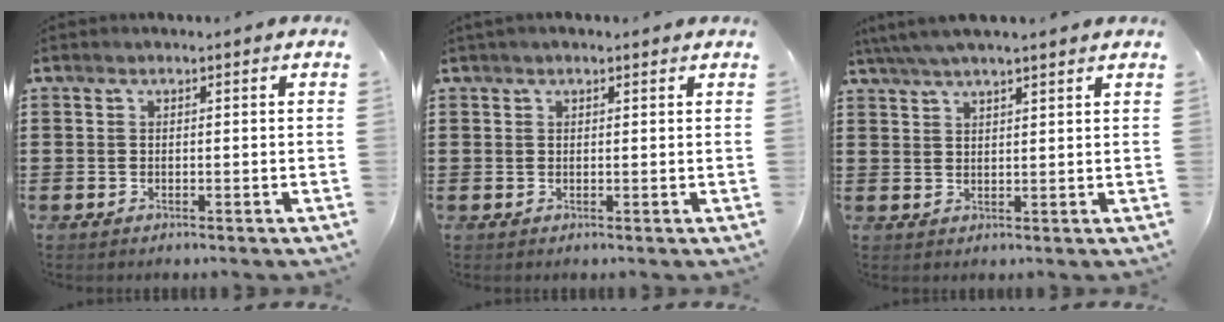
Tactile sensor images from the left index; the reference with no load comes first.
{"total": 0.9, "force": [0.6, 0.5, 0.5], "torque": [-0.012, 0.005, 0.011]}
{"total": 3.9, "force": [3.3, 0.3, 2.0], "torque": [-0.048, -0.003, 0.060]}